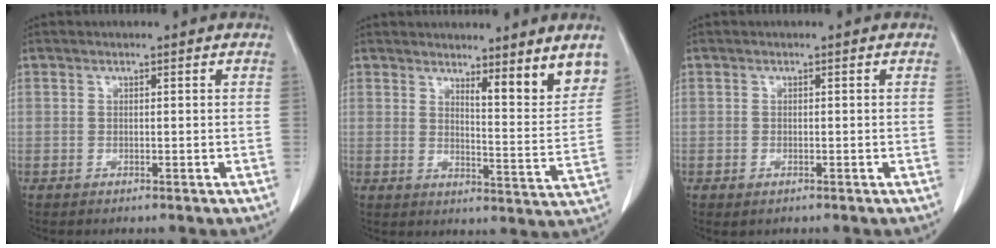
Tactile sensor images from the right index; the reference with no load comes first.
{"total": 7.8, "force": [5.9, 0.2, 5.1], "torque": [-0.060, -0.031, 0.080]}
{"total": 0.8, "force": [-0.5, 0.4, 0.5], "torque": [-0.008, -0.001, -0.003]}